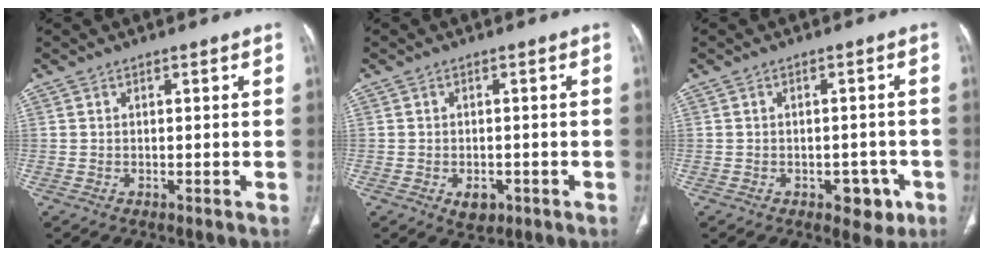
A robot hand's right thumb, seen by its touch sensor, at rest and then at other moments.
{"total": 3.5, "force": [-1.4, 2.4, 2.1], "torque": [-0.019, 0.002, -0.012]}
{"total": 4.9, "force": [-2.2, 3.2, 2.9], "torque": [-0.011, 0.011, -0.024]}